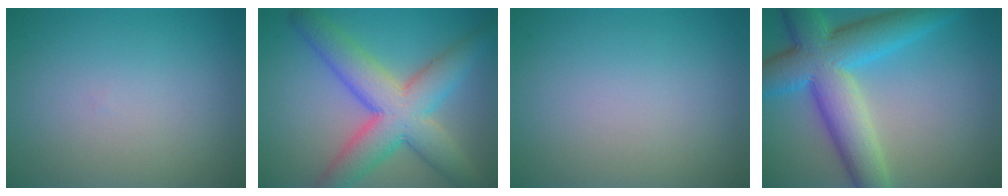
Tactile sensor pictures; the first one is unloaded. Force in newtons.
{"total": 9.1, "press": 9.1, "slide": 0.3}
{"total": 0.0}
{"total": 10.4, "press": 10.4, "slide": 0.4}